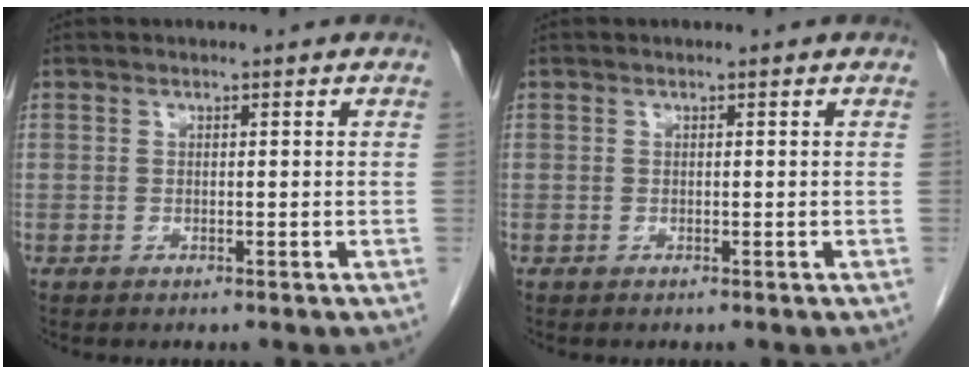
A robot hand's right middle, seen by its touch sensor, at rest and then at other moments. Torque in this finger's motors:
{"motor_torque": [-0.14, -0.17, 0.00, 0.00]}